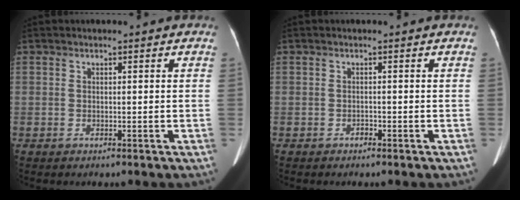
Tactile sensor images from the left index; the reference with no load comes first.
{"total": 0.6, "force": [-0.5, 0.3, 0.2], "torque": [-0.002, 0.000, -0.010]}